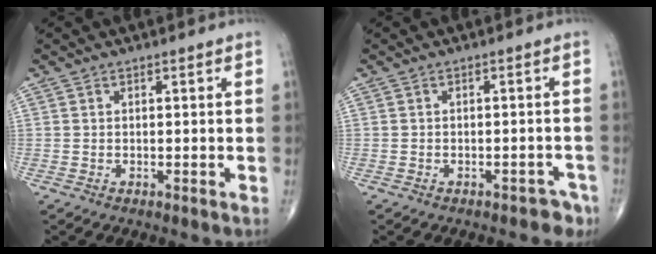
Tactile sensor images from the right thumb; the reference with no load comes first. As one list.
[{"total": 3.6, "force": [-2.7, 2.0, 1.3], "torque": [-0.003, 0.022, -0.030]}]